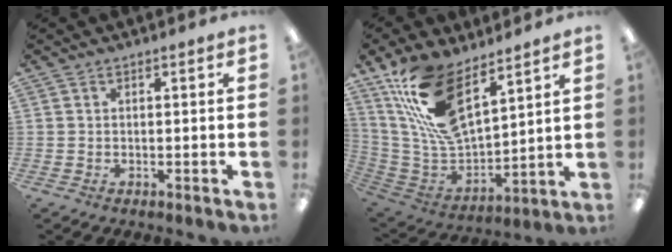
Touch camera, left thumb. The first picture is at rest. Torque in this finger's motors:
{"motor_torque": [0.66, 0.33, 1.15, -1.62, 0.20]}